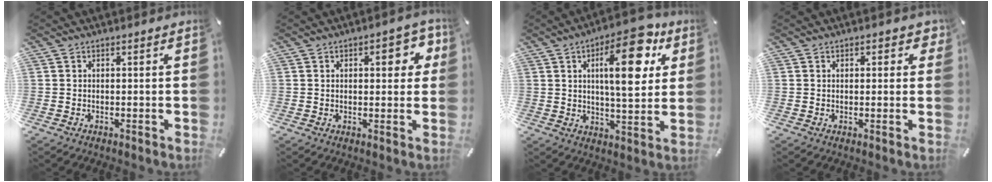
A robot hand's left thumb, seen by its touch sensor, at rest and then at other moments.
{"total": 7.0, "force": [2.1, 3.5, 5.7], "torque": [-0.064, -0.006, 0.027]}
{"total": 17.1, "force": [6.6, 6.8, 14.3], "torque": [-0.203, -0.018, 0.098]}
{"total": 2.0, "force": [0.7, 1.3, 1.3], "torque": [-0.011, 0.001, 0.008]}